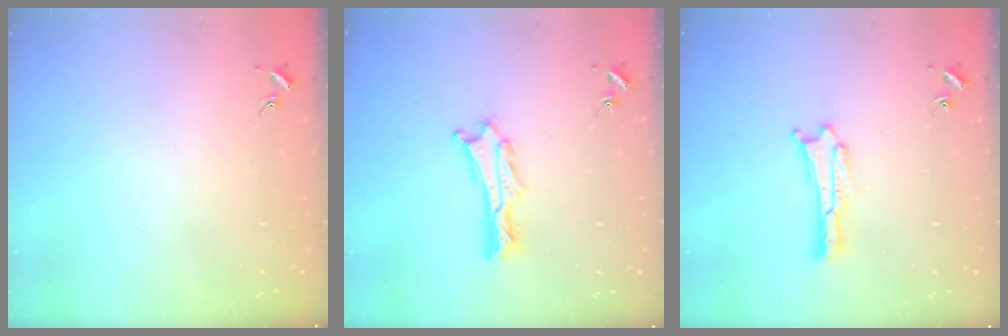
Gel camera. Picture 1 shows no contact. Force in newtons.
{"total": 1.1, "press": 1.1, "slide": 0.2}
{"total": 0.0}